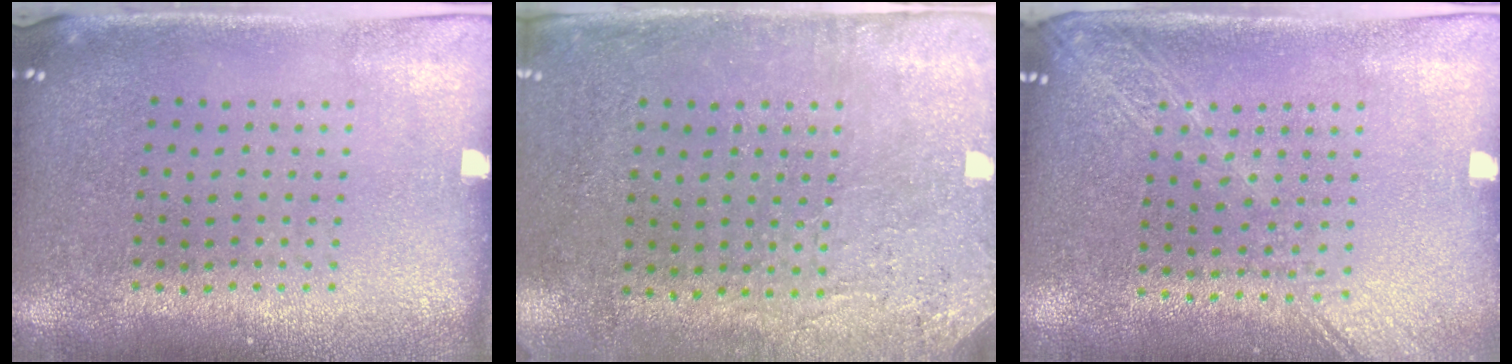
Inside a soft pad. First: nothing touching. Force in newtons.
{"total": 2.8, "press": 2.3, "slide": 1.6}
{"total": 1.9, "press": 1.7, "slide": 1.0}